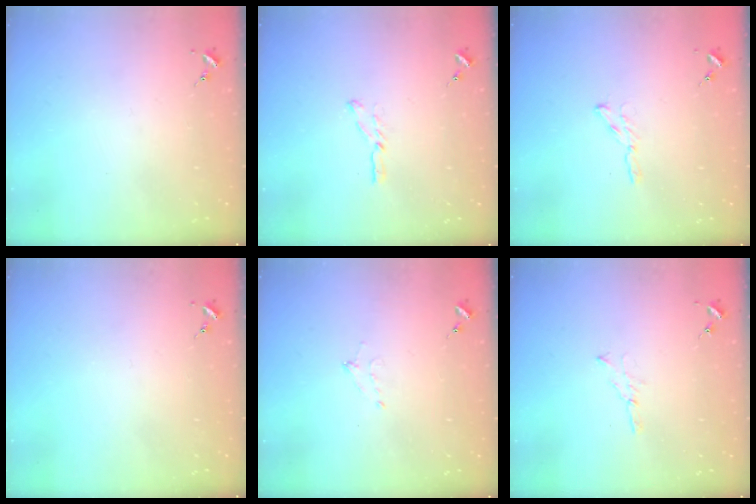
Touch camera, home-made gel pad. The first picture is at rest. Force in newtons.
{"total": 3.6, "press": 3.6, "slide": 0.3}
{"total": 2.7, "press": 2.7, "slide": 0.2}
{"total": 0.0}
{"total": 4.9, "press": 4.8, "slide": 0.7}
{"total": 2.6, "press": 2.6, "slide": 0.3}